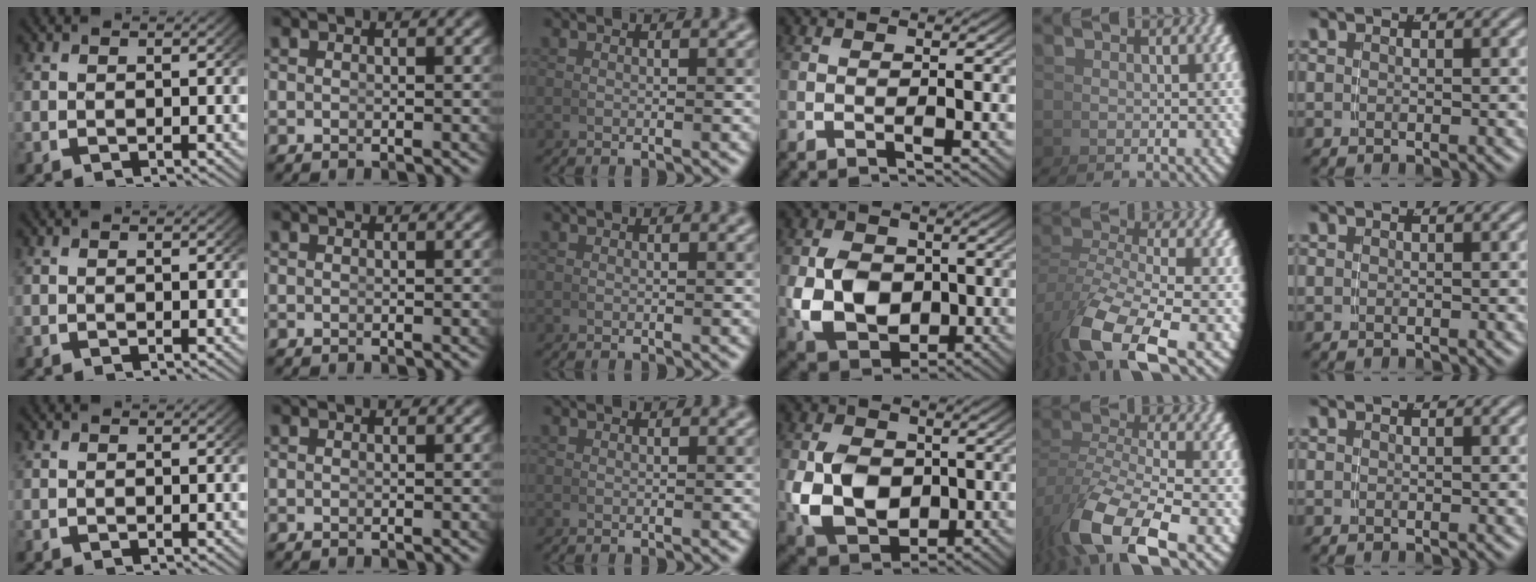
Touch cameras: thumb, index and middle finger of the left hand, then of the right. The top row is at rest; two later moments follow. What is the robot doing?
{"motion": "grasp_and_lifting", "object": "pen"}